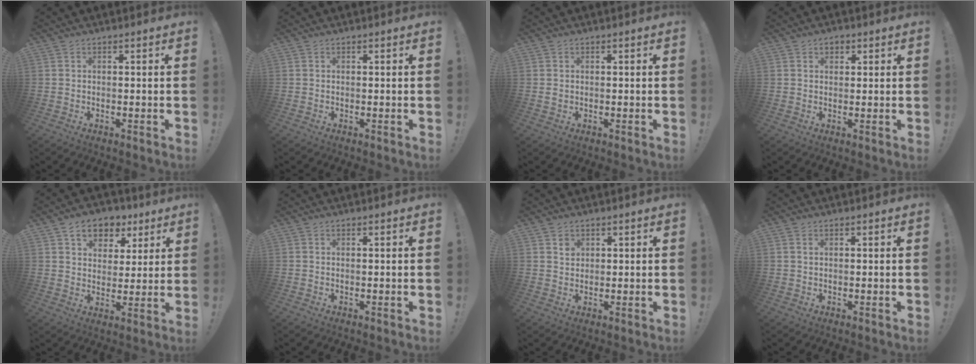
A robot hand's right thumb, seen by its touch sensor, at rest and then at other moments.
{"total": 0.0}
{"total": 0.8, "force": [0.2, 0.7, 0.4], "torque": [-0.006, 0.003, 0.002]}
{"total": 1.9, "force": [0.8, 1.5, 0.8], "torque": [-0.003, -0.003, 0.012]}
{"total": 9.7, "force": [5.4, 7.1, 3.9], "torque": [-0.051, -0.030, 0.103]}
{"total": 0.0}
{"total": 2.0, "force": [1.1, 1.6, 0.4], "torque": [0.013, -0.009, 0.016]}
{"total": 0.7, "force": [0.4, 0.4, 0.5], "torque": [-0.004, -0.002, 0.006]}